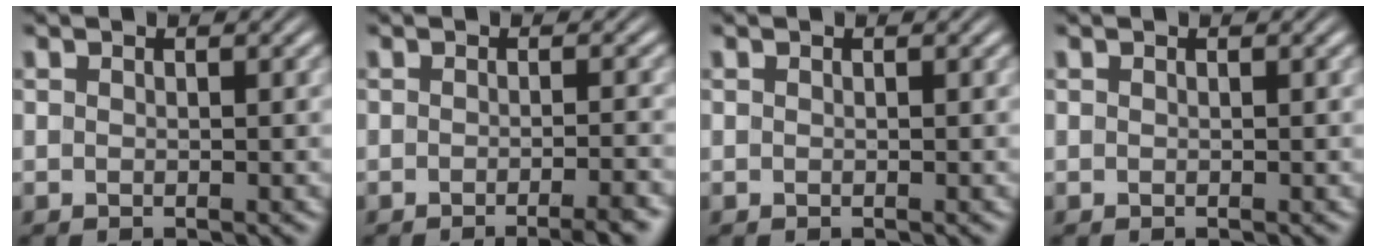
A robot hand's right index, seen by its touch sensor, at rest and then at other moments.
{"total": 2.8, "force": [-2.3, 0.0, 1.6], "torque": [-0.013, 0.005, -0.042]}
{"total": 0.0}
{"total": 0.0}